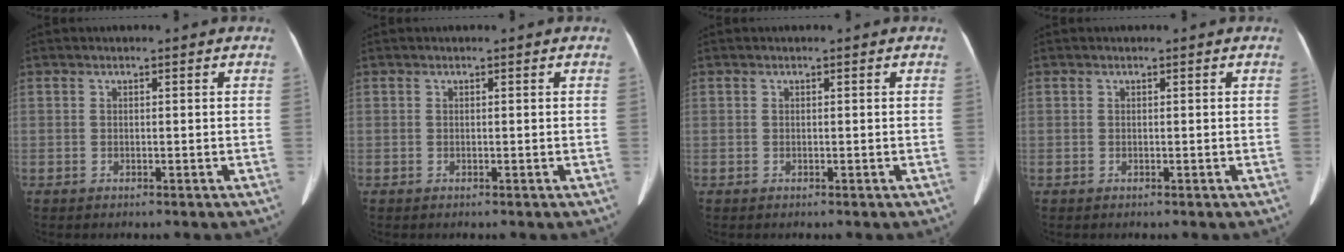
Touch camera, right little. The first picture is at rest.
{"total": 0.0}
{"total": 0.0}
{"total": 0.0}